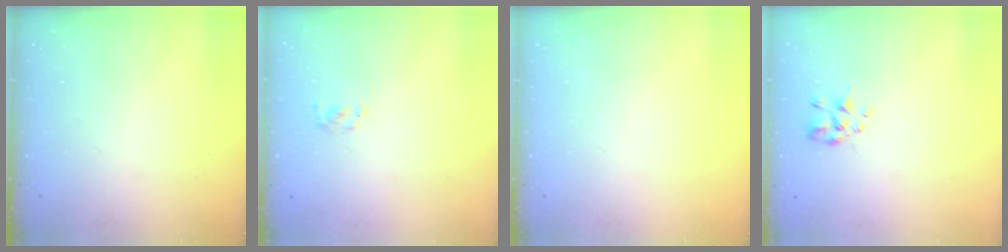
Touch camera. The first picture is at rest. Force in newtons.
{"total": 1.4, "press": 1.0, "slide": 0.9}
{"total": 0.0}
{"total": 1.9, "press": 1.7, "slide": 0.7}